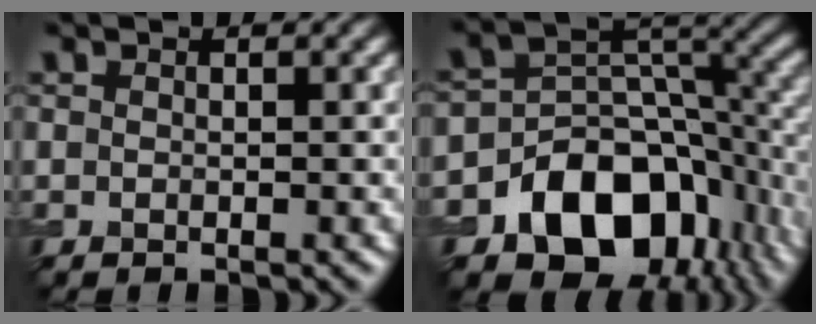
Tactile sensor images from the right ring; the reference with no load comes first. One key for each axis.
{"total": 12.2, "fx": -5.8, "fy": 8.5, "fz": 6.6, "tx": -0.099, "ty": -0.016, "tz": -0.095}